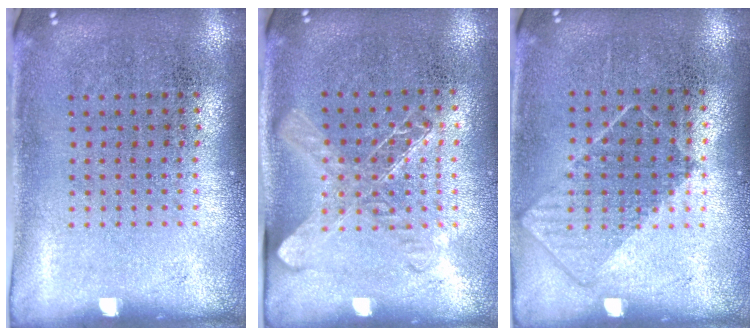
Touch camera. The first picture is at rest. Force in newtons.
{"total": 1.5, "press": 1.3, "slide": 0.6}
{"total": 0.8, "press": 0.7, "slide": 0.5}